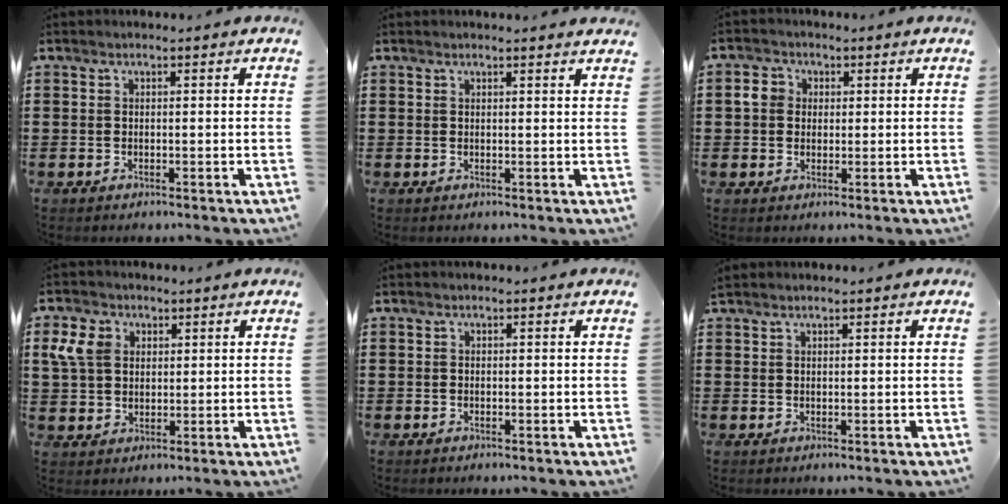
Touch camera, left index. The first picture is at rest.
{"total": 1.1, "force": [1.0, -0.1, 0.4], "torque": [-0.009, 0.000, 0.019]}
{"total": 3.2, "force": [0.6, 2.9, 1.1], "torque": [-0.035, 0.013, 0.007]}
{"total": 5.4, "force": [2.0, 4.3, 2.5], "torque": [-0.075, 0.015, 0.033]}
{"total": 0.0}
{"total": 0.7, "force": [0.7, 0.0, 0.3], "torque": [-0.006, -0.001, 0.014]}